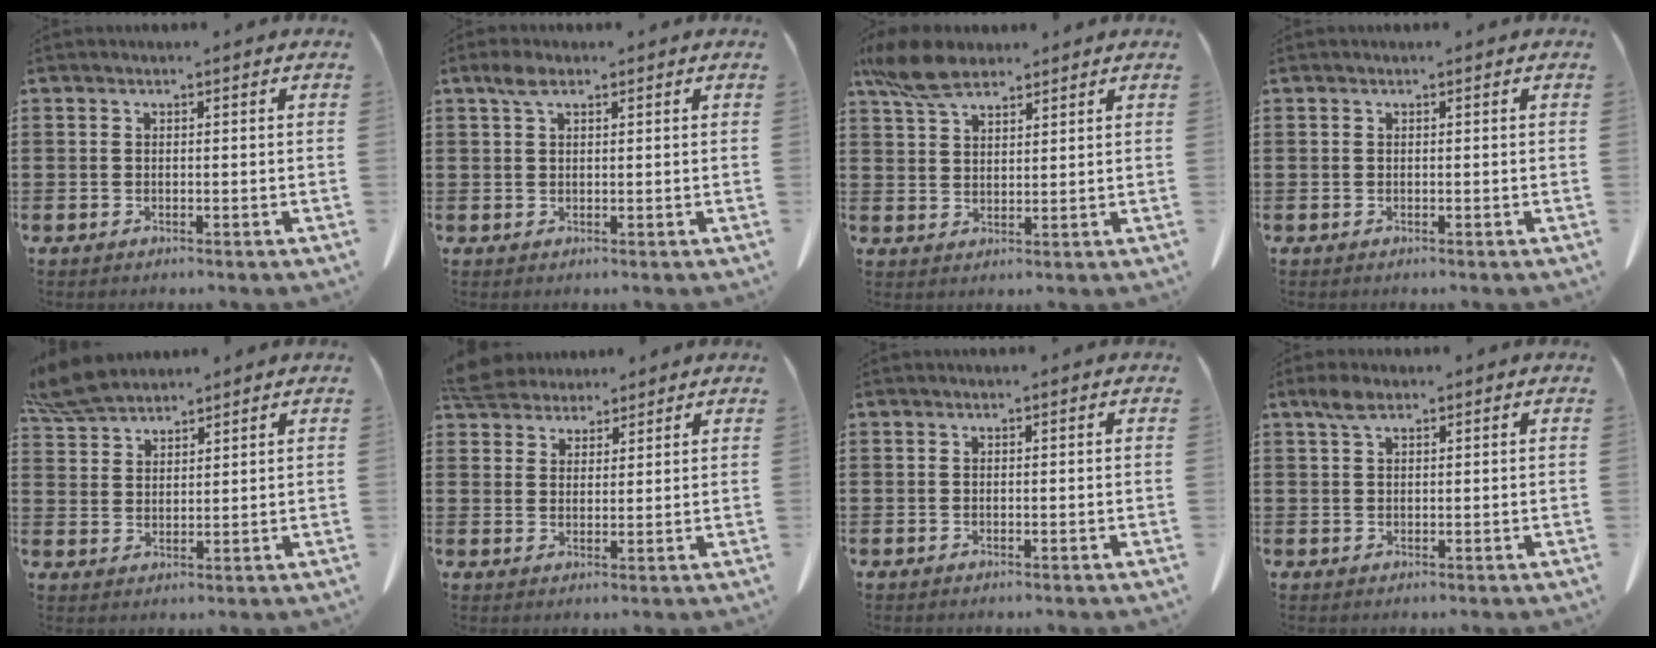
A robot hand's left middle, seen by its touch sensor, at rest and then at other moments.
{"total": 2.4, "force": [1.4, 1.1, 1.7], "torque": [-0.039, 0.004, 0.027]}
{"total": 7.2, "force": [5.4, 2.9, 3.8], "torque": [-0.091, -0.003, 0.104]}
{"total": 0.0}
{"total": 6.3, "force": [5.7, 1.3, 2.4], "torque": [-0.066, -0.008, 0.110]}
{"total": 5.1, "force": [4.8, 1.6, 0.7], "torque": [-0.035, -0.010, 0.092]}
{"total": 0.0}
{"total": 2.6, "force": [1.6, 1.1, 1.7], "torque": [-0.040, 0.004, 0.030]}